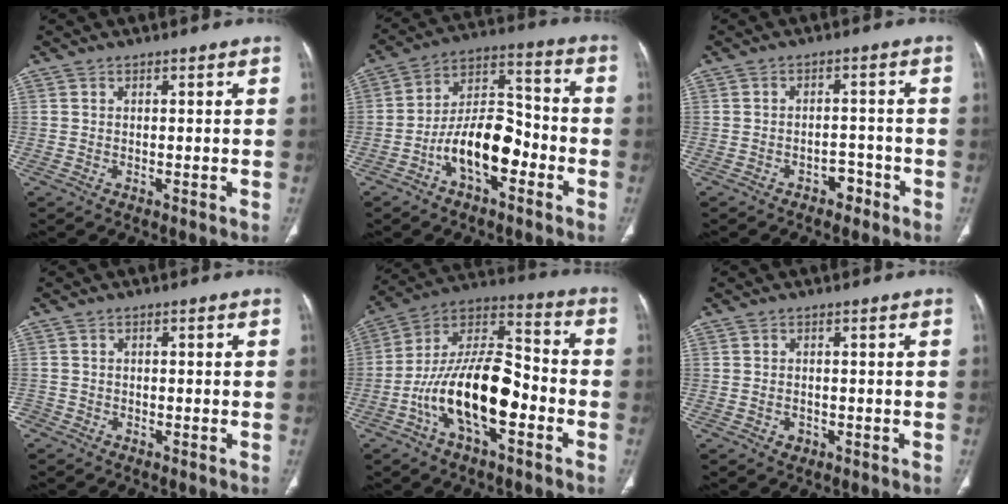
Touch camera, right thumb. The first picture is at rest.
{"total": 13.3, "force": [-5.2, 6.9, 10.1], "torque": [-0.155, 0.054, -0.095]}
{"total": 3.5, "force": [-2.3, 2.2, 1.4], "torque": [-0.008, 0.023, -0.029]}
{"total": 1.9, "force": [-1.3, 1.4, 0.2], "torque": [-0.006, 0.008, -0.026]}
{"total": 19.3, "force": [-6.0, 8.7, 16.1], "torque": [-0.277, 0.059, -0.107]}
{"total": 1.8, "force": [-0.7, 1.5, 0.8], "torque": [-0.007, 0.006, -0.004]}